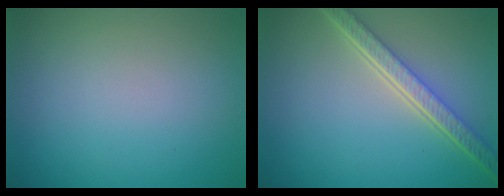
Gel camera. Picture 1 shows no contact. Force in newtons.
{"total": 5.3, "press": 3.9, "slide": 3.6}